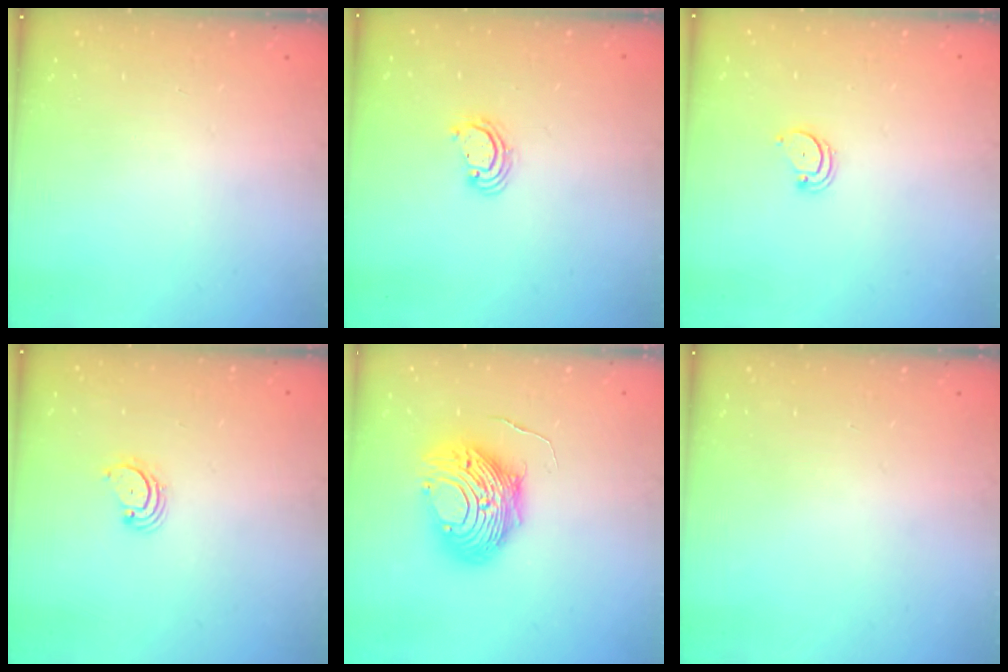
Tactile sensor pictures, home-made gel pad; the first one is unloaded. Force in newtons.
{"total": 2.8, "press": 2.8, "slide": 0.2}
{"total": 1.8, "press": 1.8, "slide": 0.2}
{"total": 2.7, "press": 2.7, "slide": 0.3}
{"total": 13.5, "press": 13.4, "slide": 1.4}
{"total": 0.0}